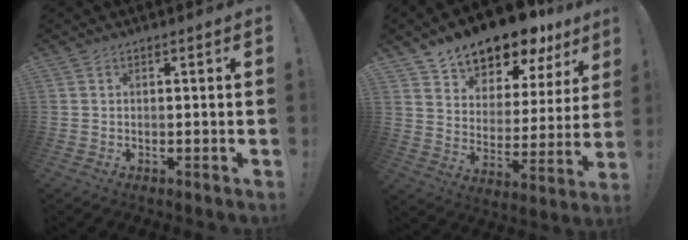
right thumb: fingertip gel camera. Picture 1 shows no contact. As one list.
[{"total": 13.7, "force": [12.3, 4.7, 3.8], "torque": [-0.071, -0.107, 0.216]}]